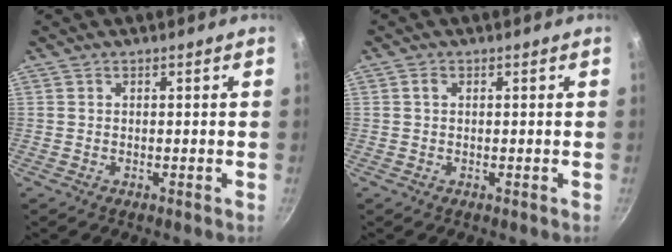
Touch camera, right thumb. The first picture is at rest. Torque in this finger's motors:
{"motor_torque": [-0.14, 0.24, 0.51, -0.32, -0.02]}